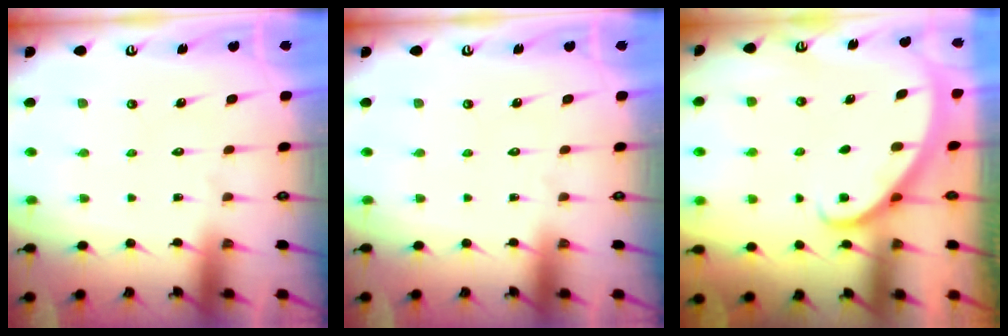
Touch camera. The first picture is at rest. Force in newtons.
{"total": 0.0}
{"total": 2.2, "press": 2.2, "slide": 0.1}